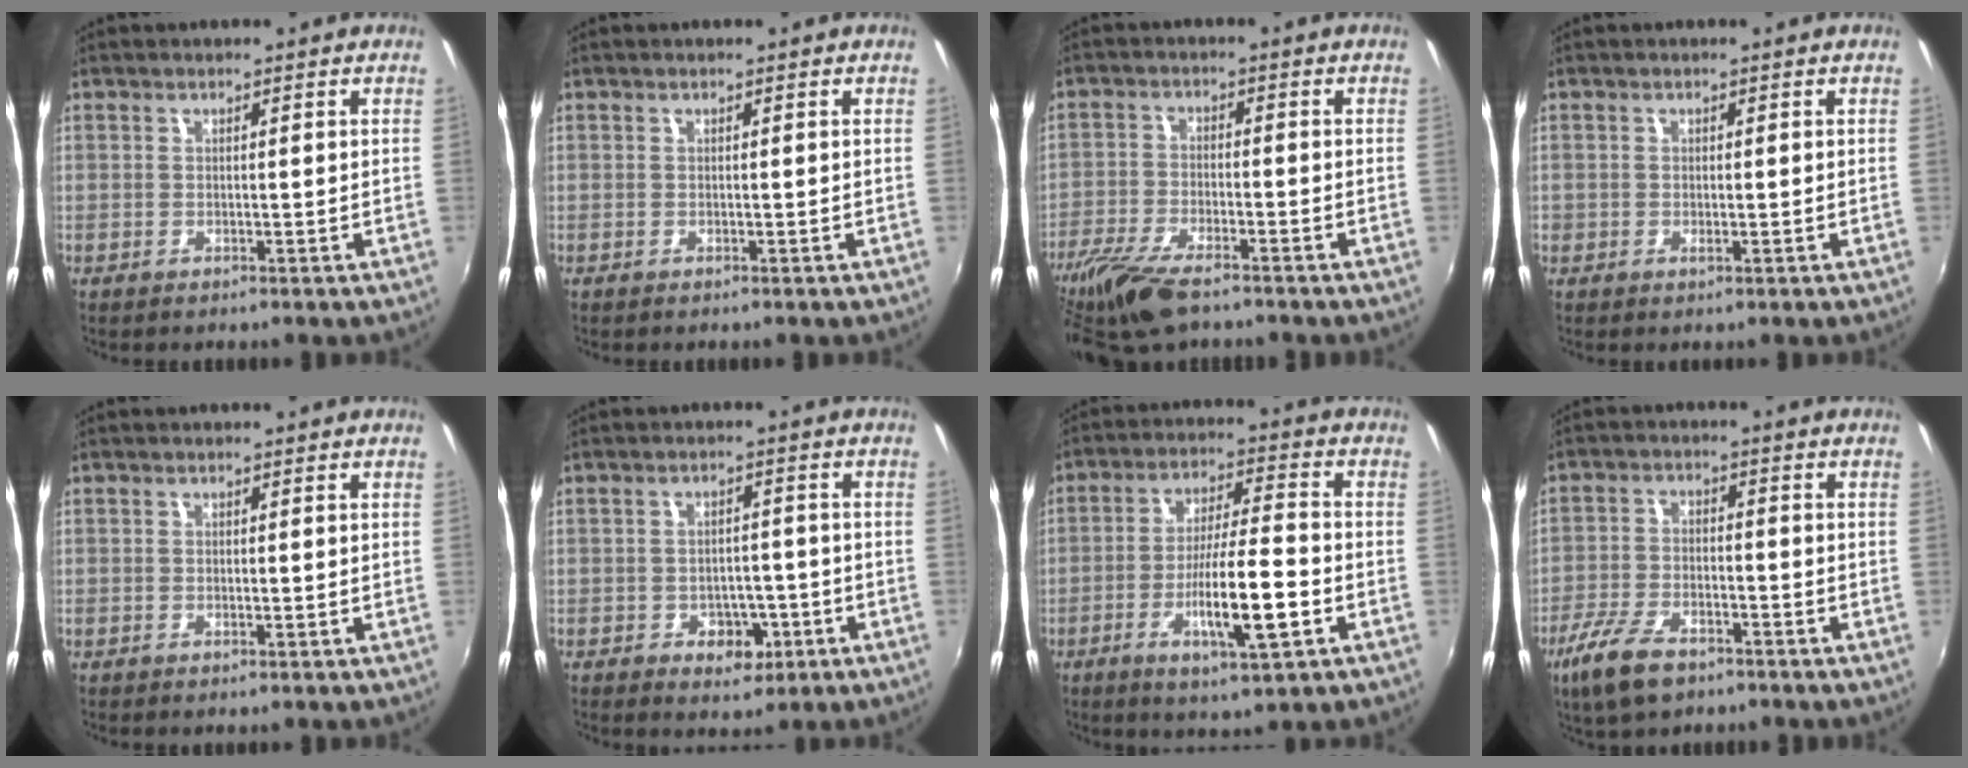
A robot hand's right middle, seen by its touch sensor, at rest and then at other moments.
{"total": 0.0}
{"total": 11.2, "force": [-8.3, 3.4, 6.6], "torque": [-0.162, -0.031, -0.161]}
{"total": 1.1, "force": [-0.3, 0.8, 0.6], "torque": [-0.011, -0.001, -0.007]}
{"total": 0.0}
{"total": 5.5, "force": [-2.5, 4.2, 2.5], "torque": [-0.048, 0.003, -0.023]}
{"total": 12.0, "force": [-4.5, 1.7, 11.0], "torque": [-0.204, -0.014, -0.074]}
{"total": 9.5, "force": [-6.4, 4.1, 5.7], "torque": [-0.142, -0.018, -0.122]}